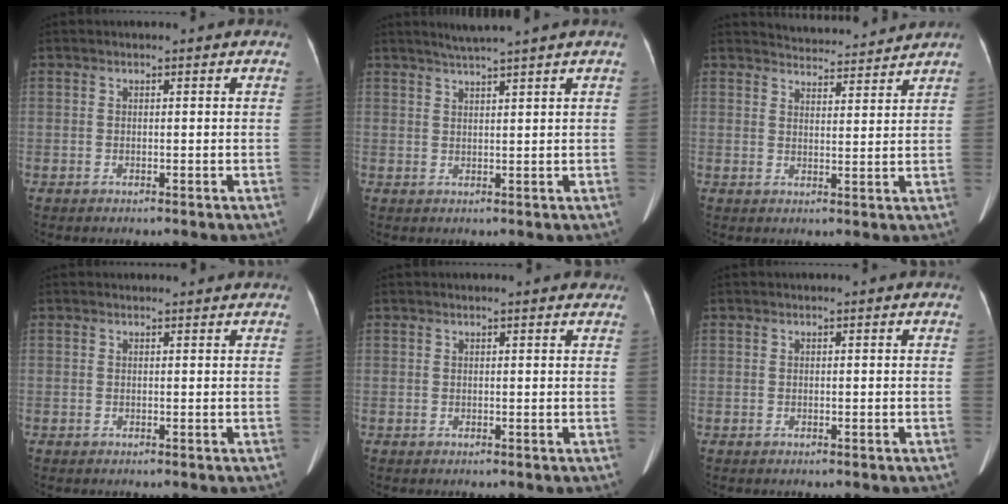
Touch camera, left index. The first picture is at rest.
{"total": 4.2, "force": [3.5, -1.3, 2.0], "torque": [-0.034, 0.008, 0.066]}
{"total": 7.2, "force": [7.1, 0.1, 0.5], "torque": [-0.013, 0.007, 0.097]}
{"total": 1.4, "force": [1.3, 0.4, 0.0], "torque": [-0.010, 0.010, 0.014]}
{"total": 4.8, "force": [4.4, 0.9, 1.8], "torque": [-0.021, 0.010, 0.037]}
{"total": 0.0}